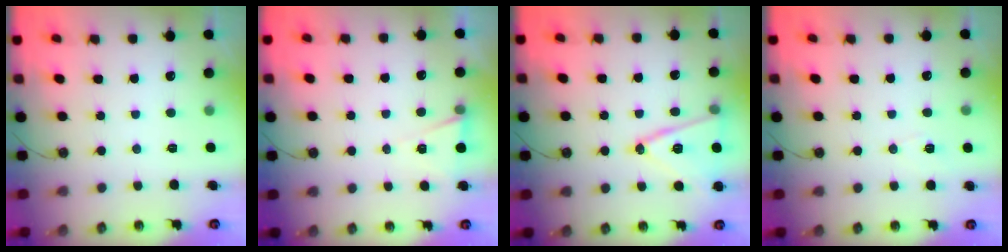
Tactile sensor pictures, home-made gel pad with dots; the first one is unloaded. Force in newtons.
{"total": 5.6, "press": 3.2, "slide": 4.6}
{"total": 14.2, "press": 13.8, "slide": 3.5}
{"total": 5.0, "press": 4.9, "slide": 0.5}